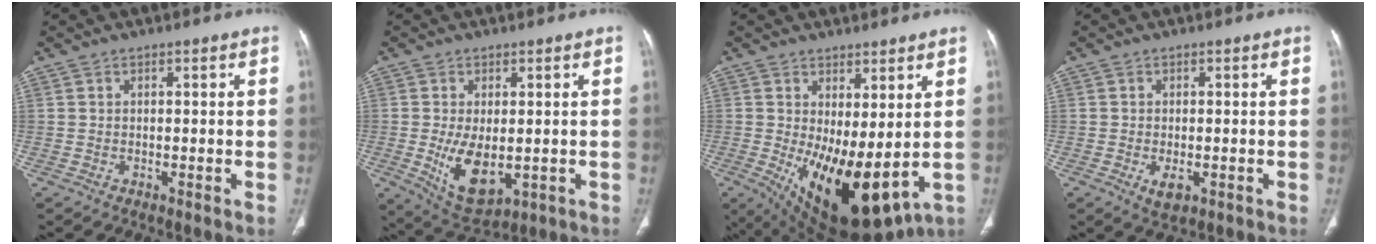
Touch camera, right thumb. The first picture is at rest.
{"total": 9.4, "force": [-1.4, 4.9, 7.8], "torque": [-0.129, -0.021, -0.004]}
{"total": 16.4, "force": [-1.0, 7.1, 14.8], "torque": [-0.243, -0.030, 0.014]}
{"total": 3.1, "force": [-1.0, 1.6, 2.5], "torque": [-0.043, -0.005, -0.012]}